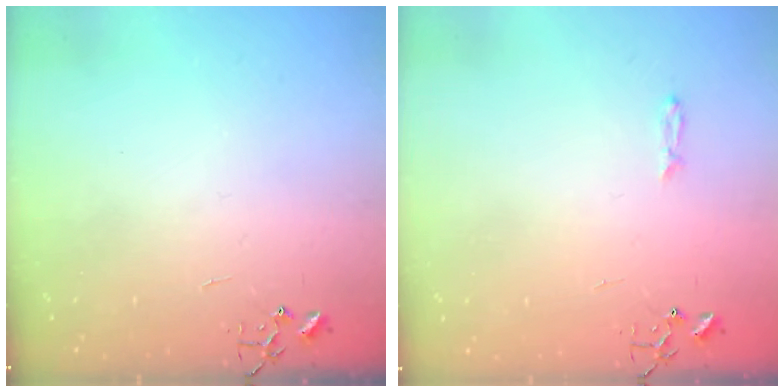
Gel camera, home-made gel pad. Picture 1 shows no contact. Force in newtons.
{"total": 3.4, "press": 3.4, "slide": 0.4}